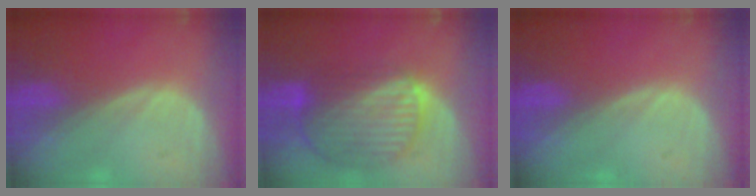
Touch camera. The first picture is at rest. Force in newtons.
{"total": 10.4, "press": 8.7, "slide": 5.6}
{"total": 0.0}